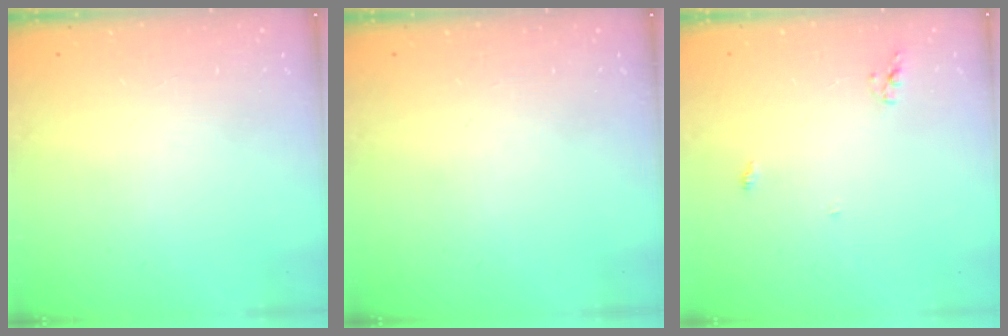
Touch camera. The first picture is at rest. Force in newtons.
{"total": 0.0}
{"total": 3.7, "press": 3.7, "slide": 0.1}